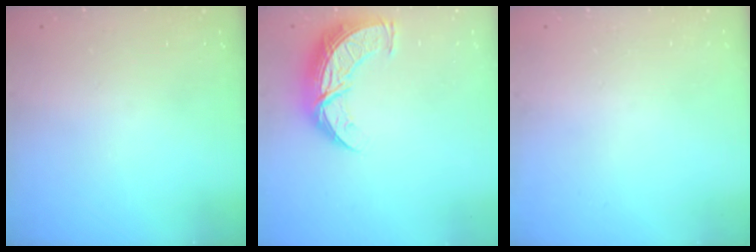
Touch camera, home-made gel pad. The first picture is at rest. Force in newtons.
{"total": 11.2, "press": 11.2, "slide": 0.9}
{"total": 0.0}